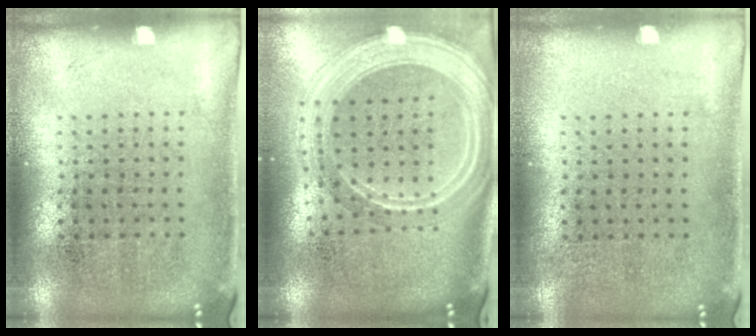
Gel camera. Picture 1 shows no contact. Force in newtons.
{"total": 2.9, "press": 2.4, "slide": 1.7}
{"total": 0.0}